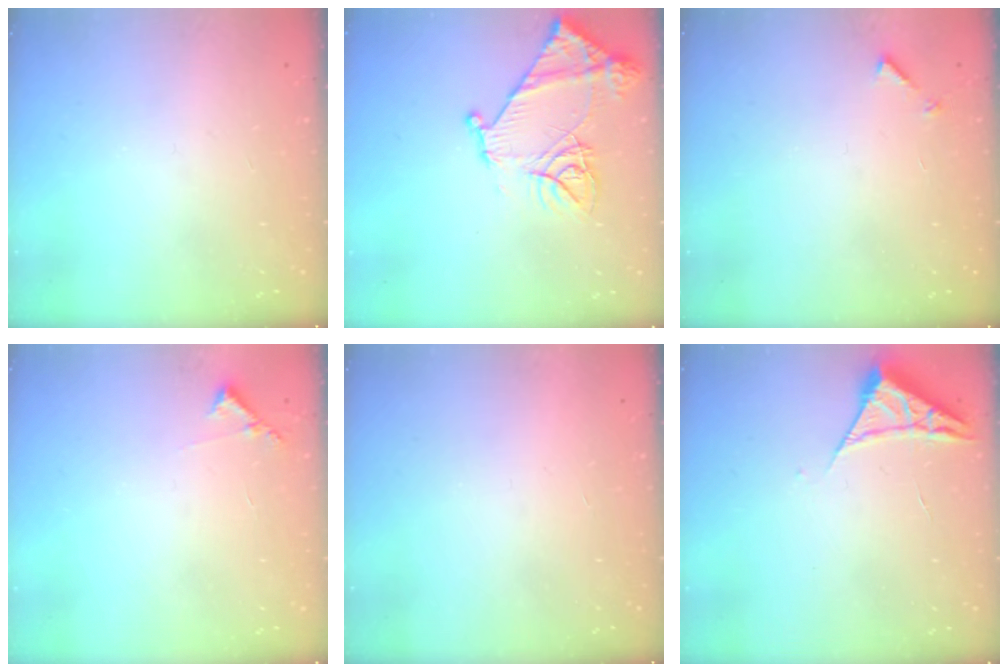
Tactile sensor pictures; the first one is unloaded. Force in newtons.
{"total": 14.8, "press": 14.7, "slide": 1.6}
{"total": 5.0, "press": 4.9, "slide": 0.5}
{"total": 6.4, "press": 6.4, "slide": 0.5}
{"total": 1.7, "press": 1.7, "slide": 0.1}
{"total": 4.2, "press": 4.2, "slide": 0.5}